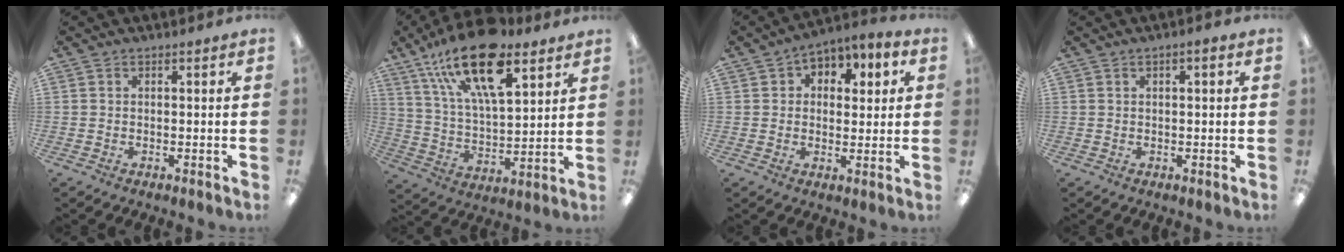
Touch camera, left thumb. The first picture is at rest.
{"total": 22.0, "force": [13.2, 9.0, 15.0], "torque": [-0.270, -0.065, 0.224]}
{"total": 4.9, "force": [2.4, 4.0, 1.6], "torque": [-0.022, -0.017, 0.038]}
{"total": 1.4, "force": [0.3, 0.3, 1.4], "torque": [-0.024, 0.002, 0.005]}